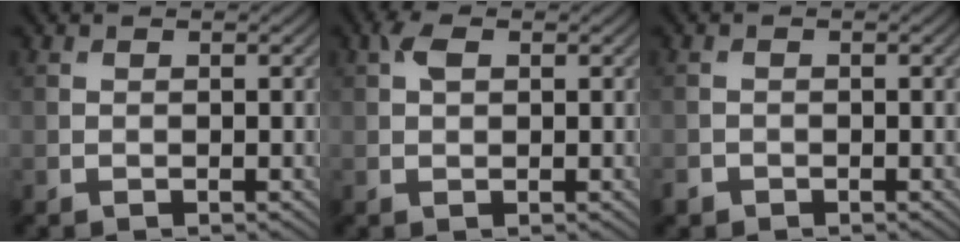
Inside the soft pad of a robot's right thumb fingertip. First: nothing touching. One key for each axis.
{"total": 1.9, "fx": 0.7, "fy": 1.1, "fz": 1.4, "tx": -0.031, "ty": 0.005, "tz": 0.008}
{"total": 1.1, "fx": -0.9, "fy": 0.7, "fz": 0.1, "tx": -0.002, "ty": -0.003, "tz": -0.020}